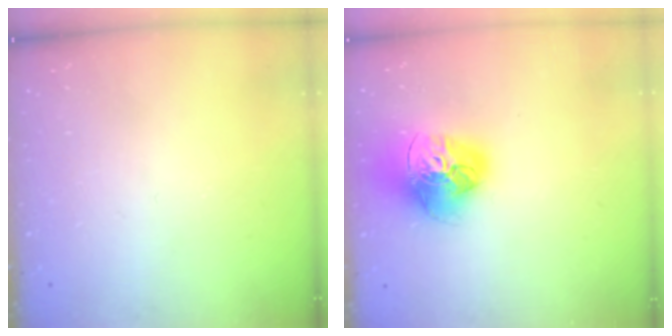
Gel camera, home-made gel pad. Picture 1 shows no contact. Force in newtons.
{"total": 18.0, "press": 17.9, "slide": 1.9}